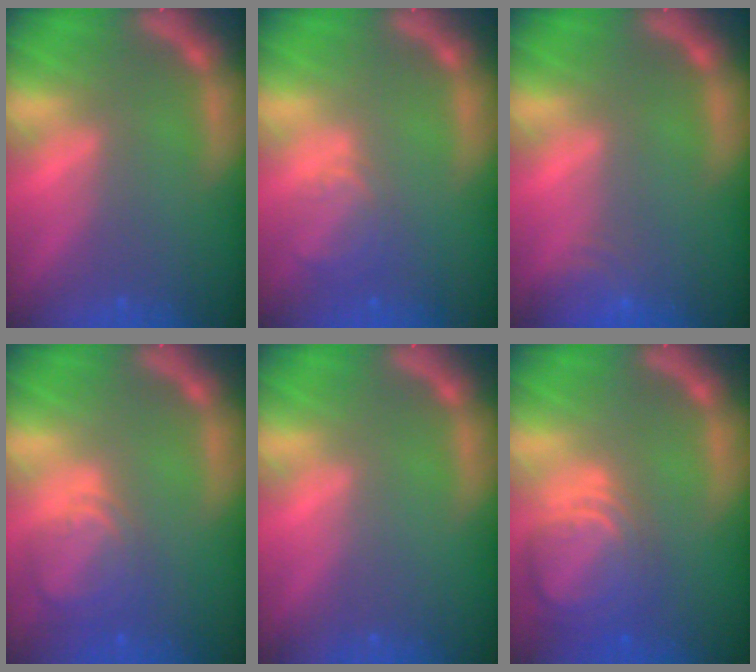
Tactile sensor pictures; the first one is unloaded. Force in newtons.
{"total": 2.9}
{"total": 3.0}
{"total": 4.5}
{"total": 0.0}
{"total": 7.0}